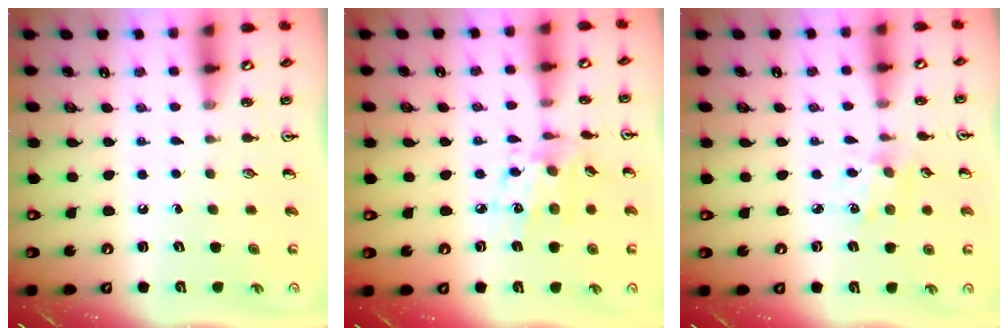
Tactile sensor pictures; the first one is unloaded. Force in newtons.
{"total": 8.6, "press": 8.6, "slide": 0.5}
{"total": 2.1, "press": 2.1, "slide": 0.0}